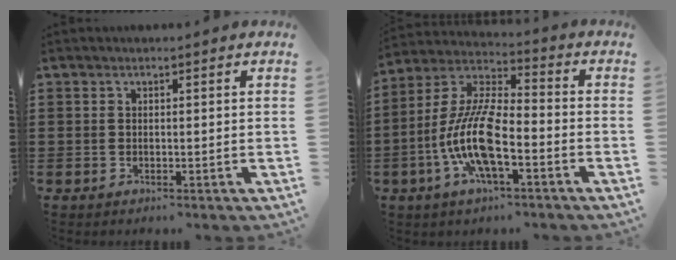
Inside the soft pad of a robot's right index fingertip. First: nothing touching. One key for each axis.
{"total": 12.1, "fx": -4.3, "fy": 4.0, "fz": 10.6, "tx": -0.245, "ty": -0.006, "tz": -0.088}